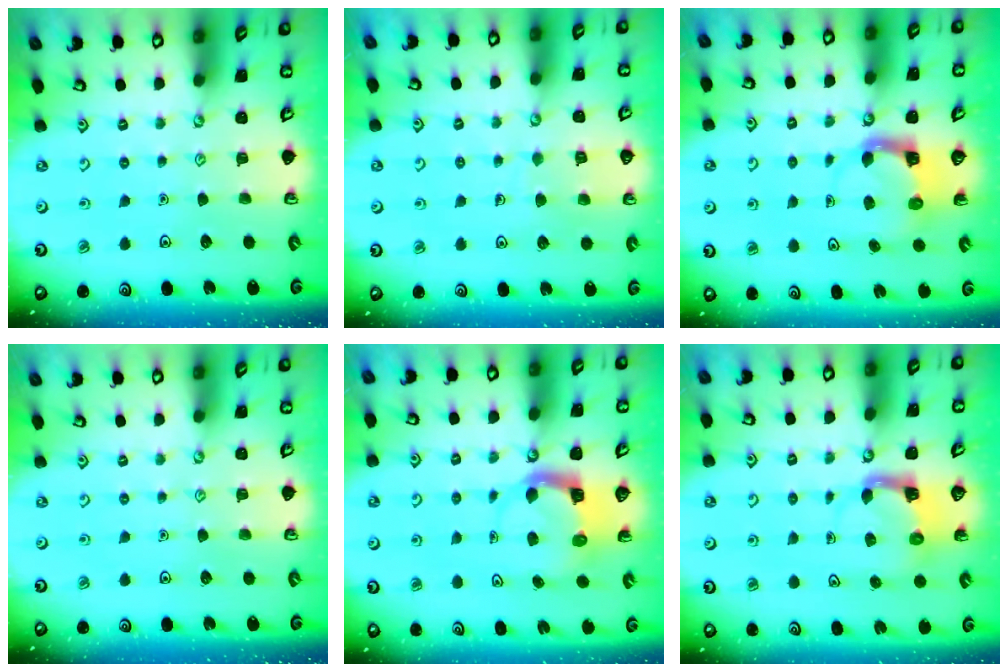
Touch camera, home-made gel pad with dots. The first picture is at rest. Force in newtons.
{"total": 5.7, "press": 5.7, "slide": 0.3}
{"total": 4.0, "press": 3.9, "slide": 0.4}
{"total": 0.0}
{"total": 4.0, "press": 3.9, "slide": 0.3}
{"total": 3.9, "press": 3.8, "slide": 0.7}